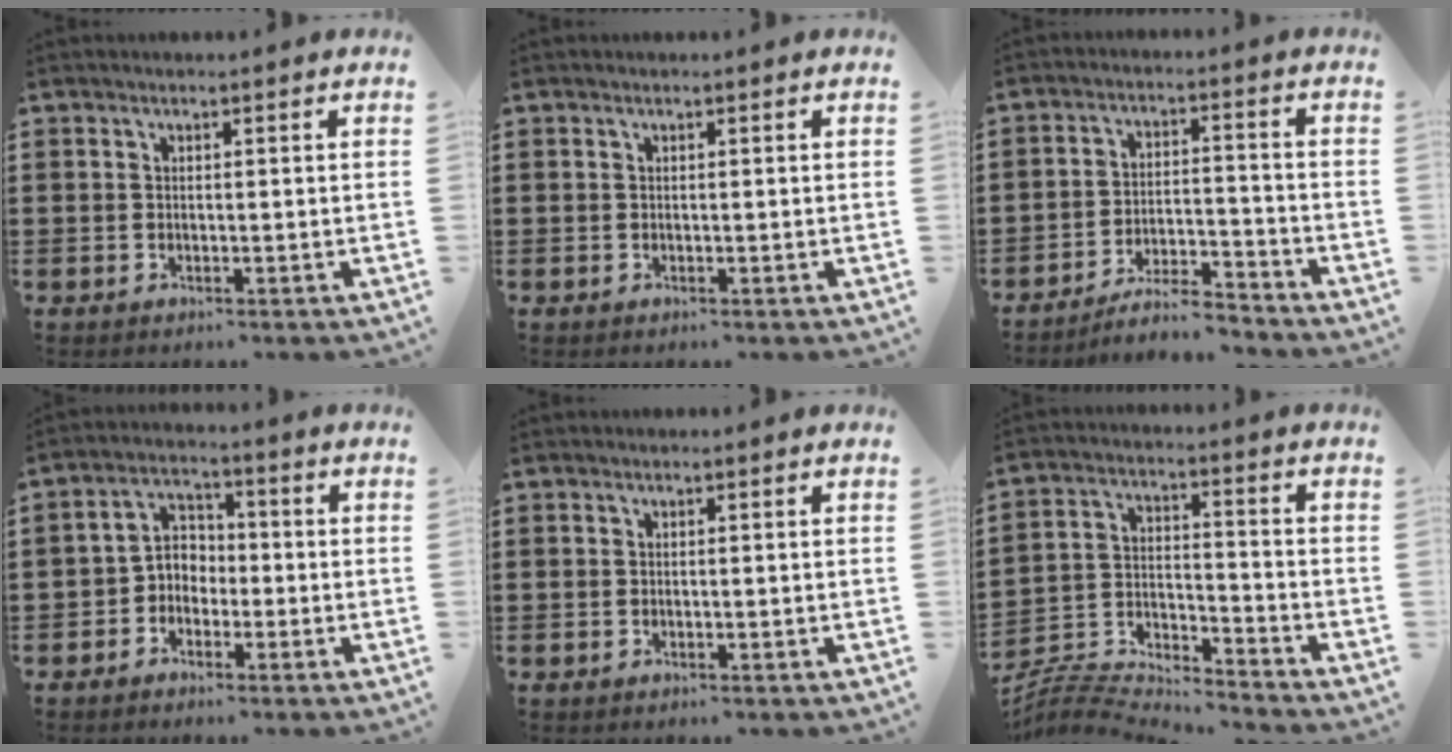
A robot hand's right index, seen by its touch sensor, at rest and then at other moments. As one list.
[{"total": 0.0}, {"total": 5.6, "force": [-5.2, 0.6, 2.0], "torque": [-0.042, 0.004, -0.102]}, {"total": 3.3, "force": [-2.0, 2.4, 1.1], "torque": [-0.028, 0.012, -0.046]}, {"total": 0.0}, {"total": 5.7, "force": [-5.6, 0.6, 0.8], "torque": [-0.031, -0.006, -0.119]}]